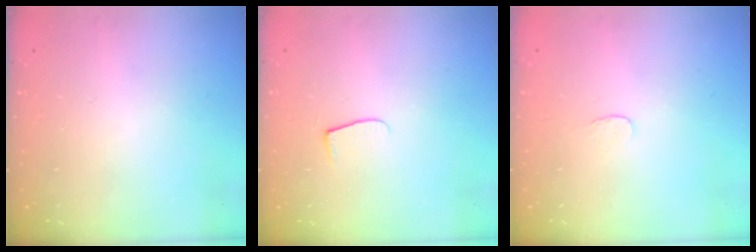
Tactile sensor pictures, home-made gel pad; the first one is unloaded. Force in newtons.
{"total": 4.3, "press": 4.2, "slide": 0.5}
{"total": 3.0, "press": 3.0, "slide": 0.2}